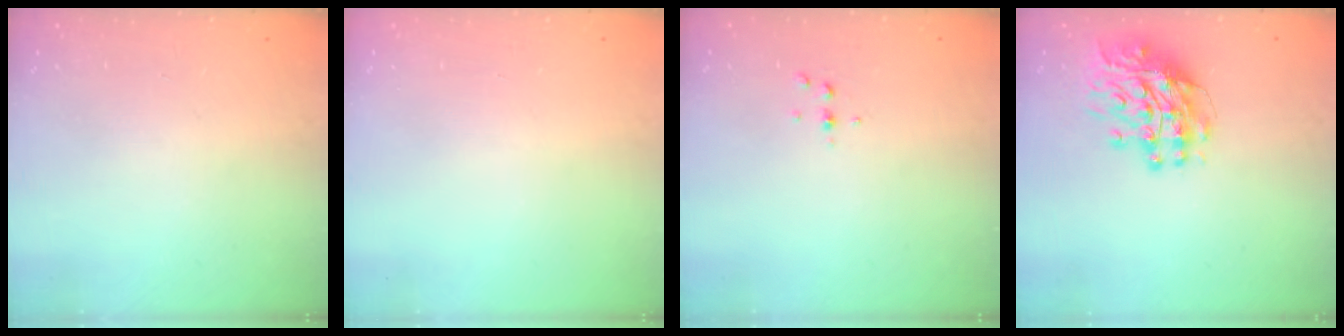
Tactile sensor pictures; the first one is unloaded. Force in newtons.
{"total": 0.0}
{"total": 2.5, "press": 2.4, "slide": 0.2}
{"total": 11.7, "press": 11.6, "slide": 1.2}